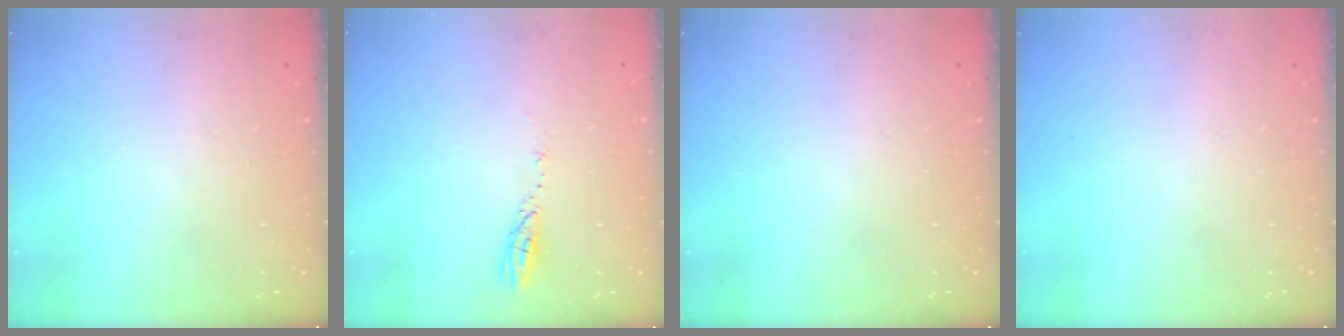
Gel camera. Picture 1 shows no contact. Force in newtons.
{"total": 3.5, "press": 3.4, "slide": 0.3}
{"total": 0.0}
{"total": 0.0}